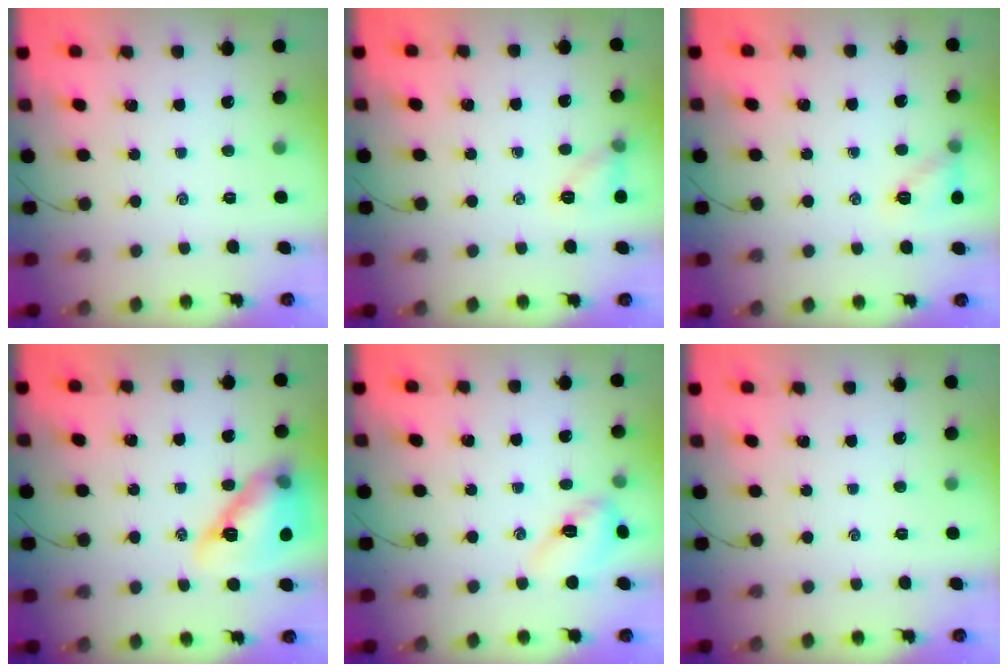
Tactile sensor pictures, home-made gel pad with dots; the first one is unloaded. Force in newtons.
{"total": 6.5, "press": 6.5, "slide": 0.8}
{"total": 8.0, "press": 7.9, "slide": 0.9}
{"total": 15.7, "press": 15.1, "slide": 4.2}
{"total": 8.1, "press": 8.1, "slide": 0.8}
{"total": 0.0}